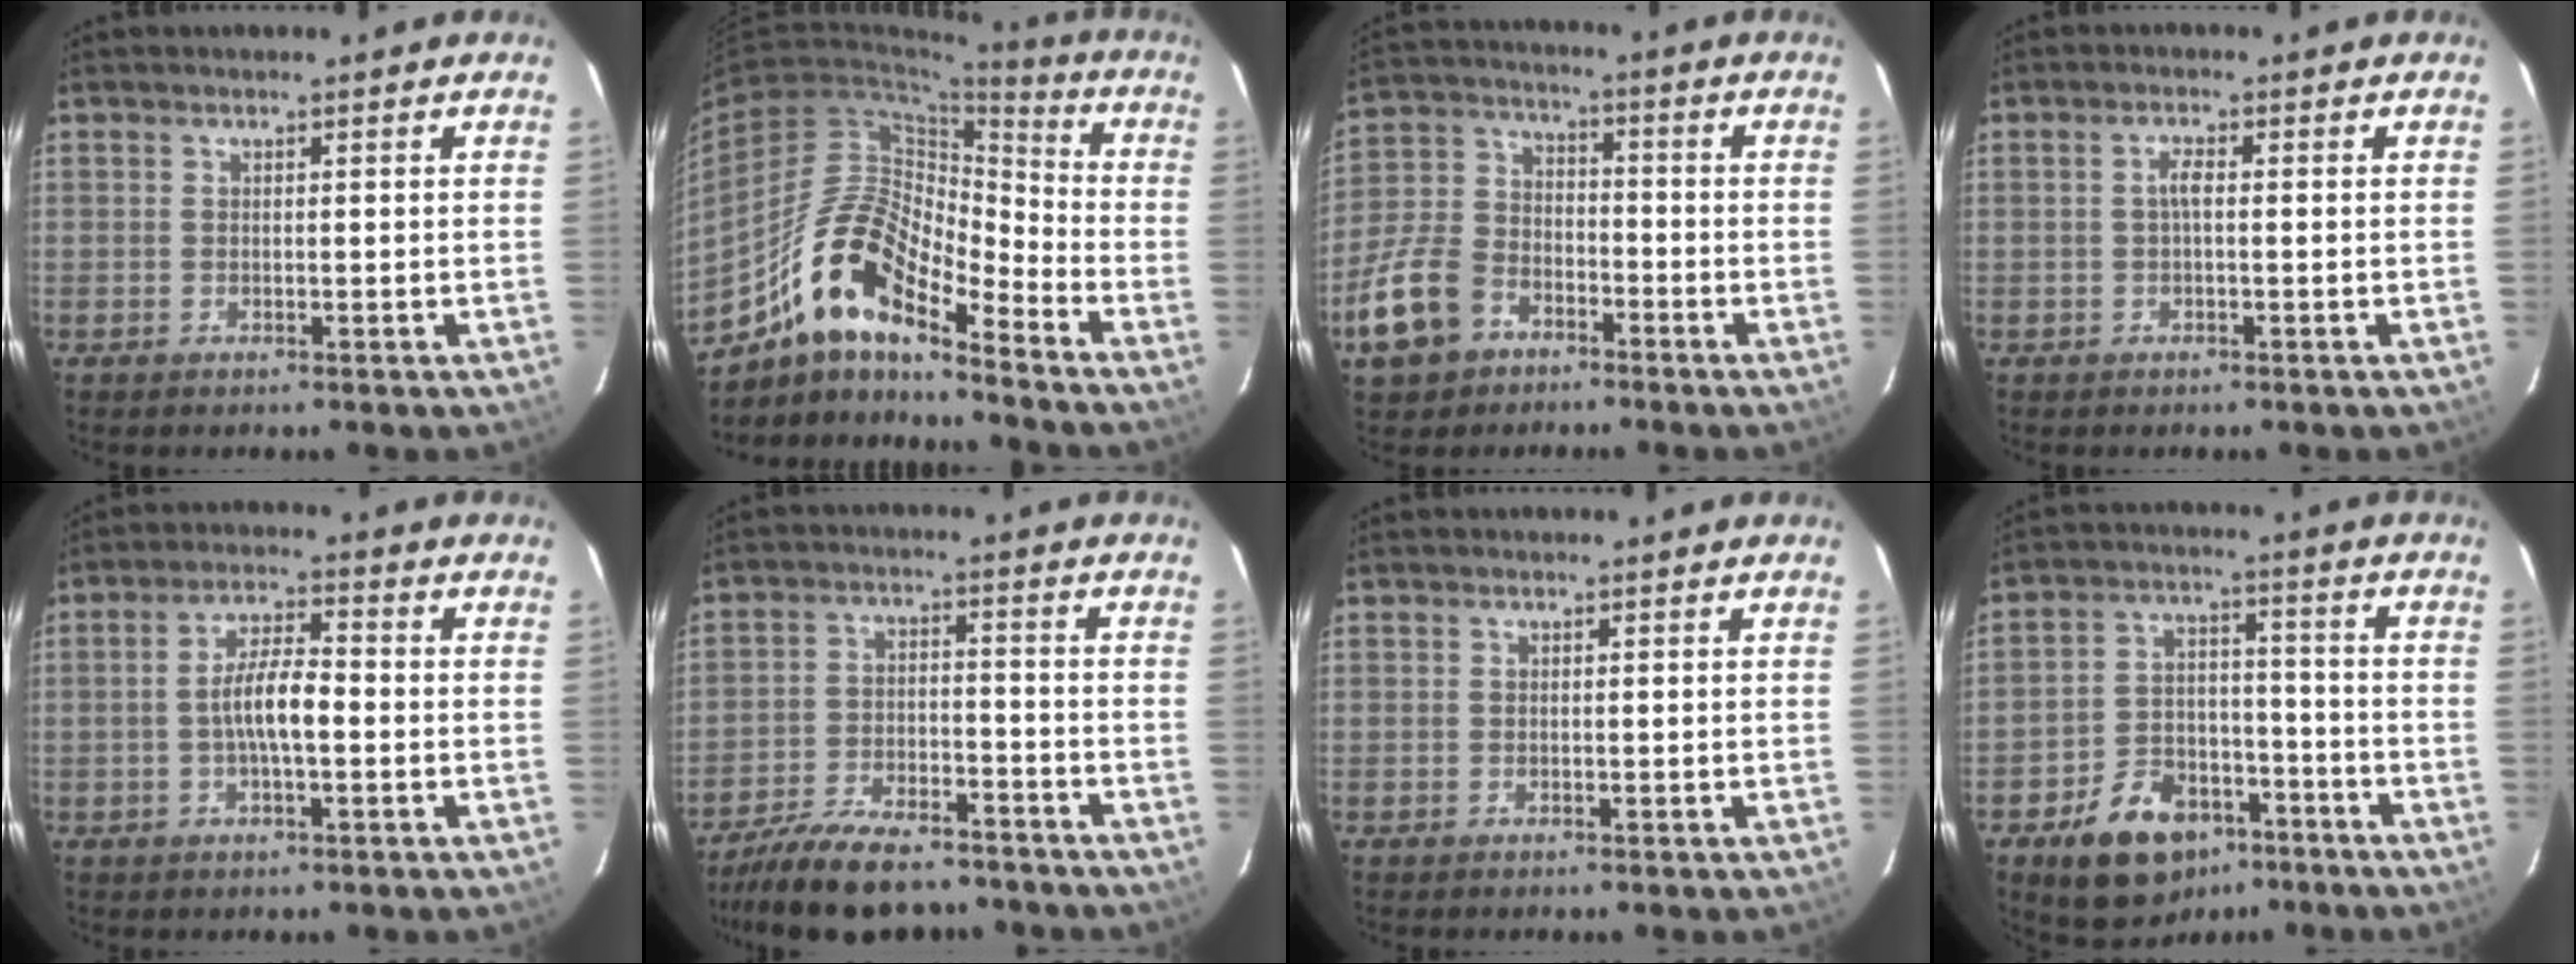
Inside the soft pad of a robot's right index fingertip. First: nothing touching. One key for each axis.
{"total": 15.5, "fx": -11.2, "fy": 4.6, "fz": 9.7, "tx": -0.177, "ty": 0.009, "tz": -0.218}
{"total": 13.5, "fx": -7.5, "fy": 9.3, "fz": 6.4, "tx": -0.168, "ty": 0.023, "tz": -0.130}
{"total": 1.7, "fx": -0.1, "fy": 0.4, "fz": 1.6, "tx": -0.033, "ty": 0.007, "tz": -0.004}
{"total": 6.6, "fx": -1.2, "fy": 1.7, "fz": 6.2, "tx": -0.118, "ty": 0.009, "tz": -0.020}
{"total": 16.4, "fx": -13.8, "fy": 5.6, "fz": 6.9, "tx": -0.149, "ty": -0.005, "tz": -0.211}
{"total": 0.0}
{"total": 14.2, "fx": -8.7, "fy": 9.0, "fz": 6.7, "tx": -0.141, "ty": 0.021, "tz": -0.120}